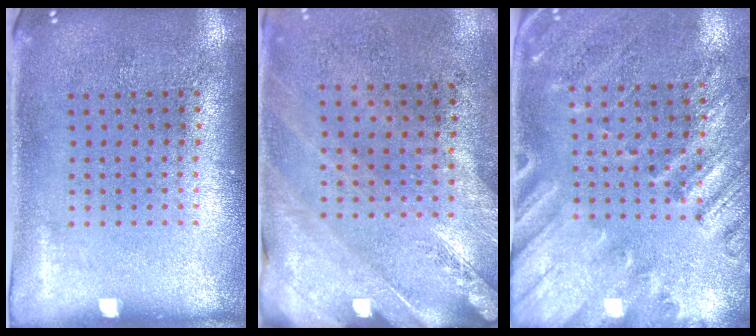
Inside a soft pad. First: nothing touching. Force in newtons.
{"total": 2.5, "press": 2.0, "slide": 1.4}
{"total": 2.5, "press": 2.0, "slide": 1.6}